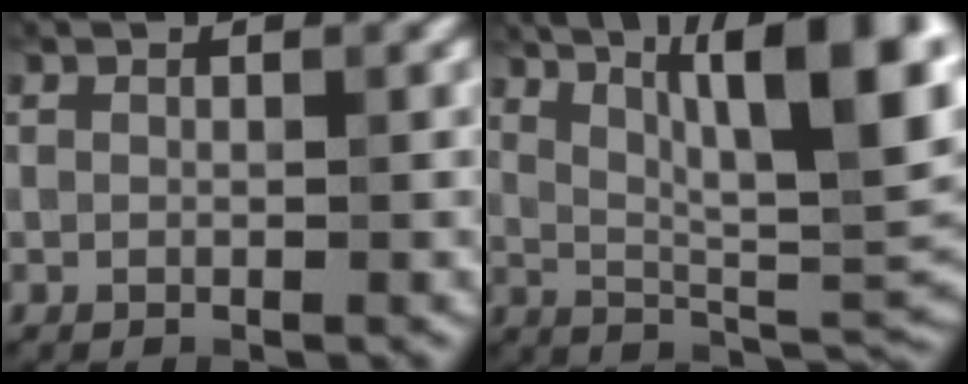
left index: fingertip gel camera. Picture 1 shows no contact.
{"total": 13.1, "force": [5.8, 3.9, 11.1], "torque": [-0.134, 0.011, 0.085]}